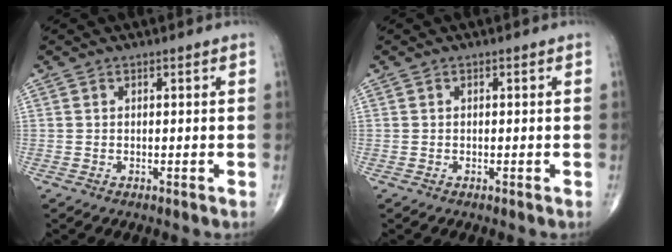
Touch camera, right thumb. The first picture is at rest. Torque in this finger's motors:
{"motor_torque": [-0.14, -0.14, -0.12, -0.11, -0.01]}